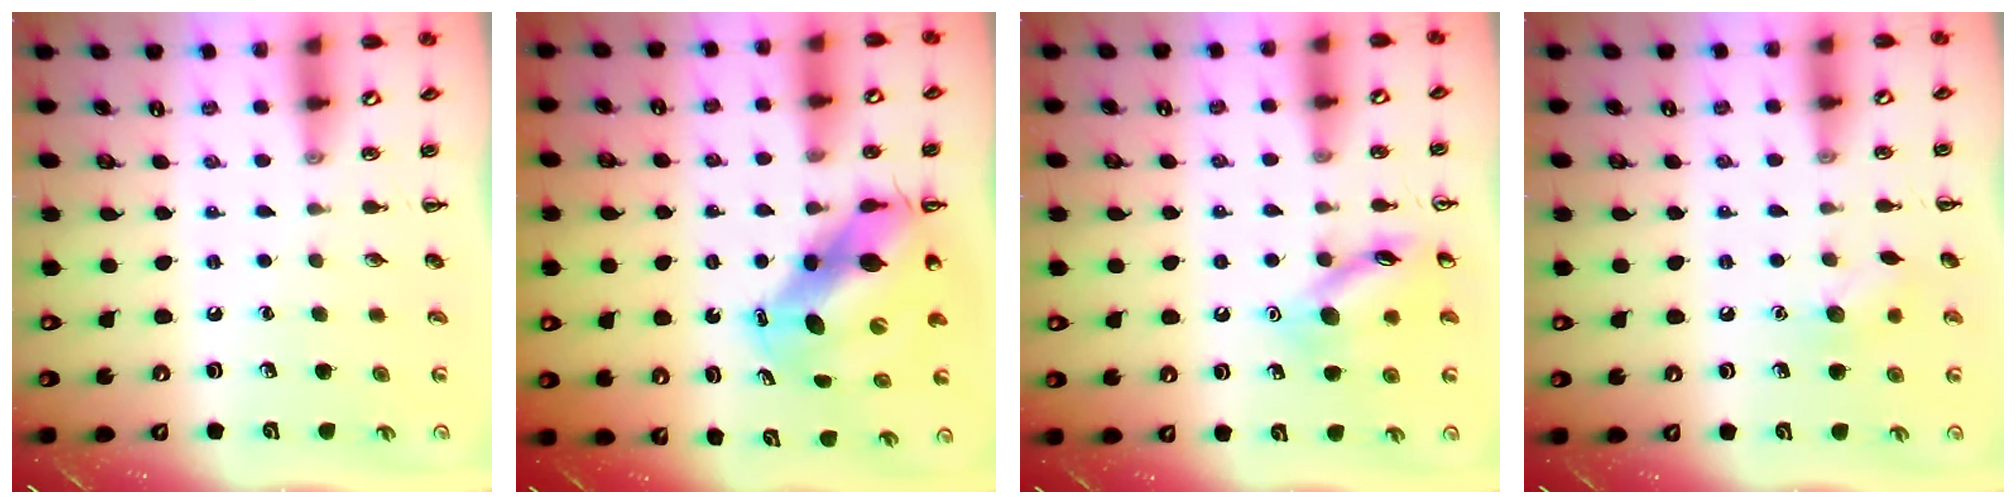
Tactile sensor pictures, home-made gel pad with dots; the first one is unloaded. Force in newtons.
{"total": 10.4, "press": 10.0, "slide": 3.0}
{"total": 11.9, "press": 11.8, "slide": 0.9}
{"total": 7.5, "press": 7.3, "slide": 1.7}